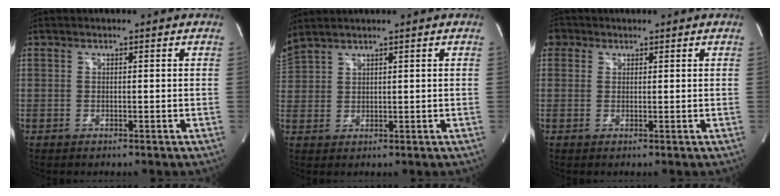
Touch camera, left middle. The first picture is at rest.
{"total": 3.8, "force": [3.5, 0.1, 1.4], "torque": [-0.045, 0.023, 0.082]}
{"total": 2.3, "force": [1.1, 2.0, 0.3], "torque": [0.001, 0.011, 0.015]}